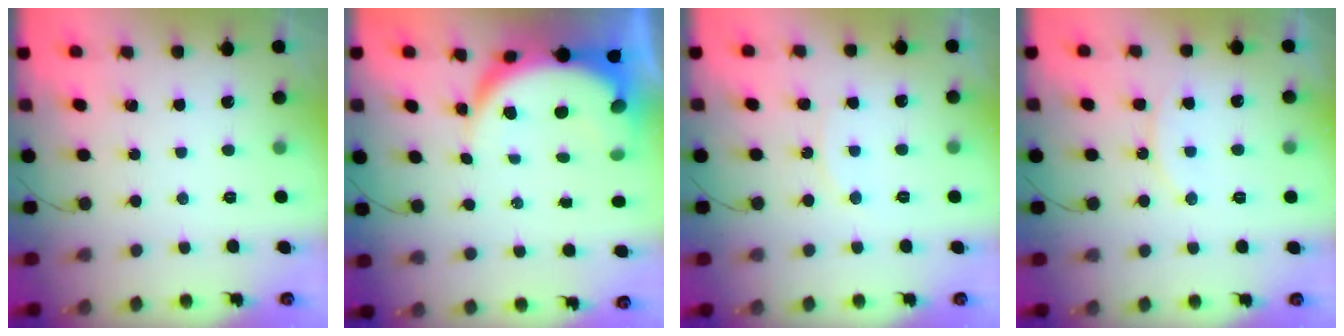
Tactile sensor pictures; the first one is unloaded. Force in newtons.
{"total": 10.4, "press": 10.3, "slide": 1.3}
{"total": 6.1, "press": 6.1, "slide": 0.6}
{"total": 10.4, "press": 10.4, "slide": 0.8}